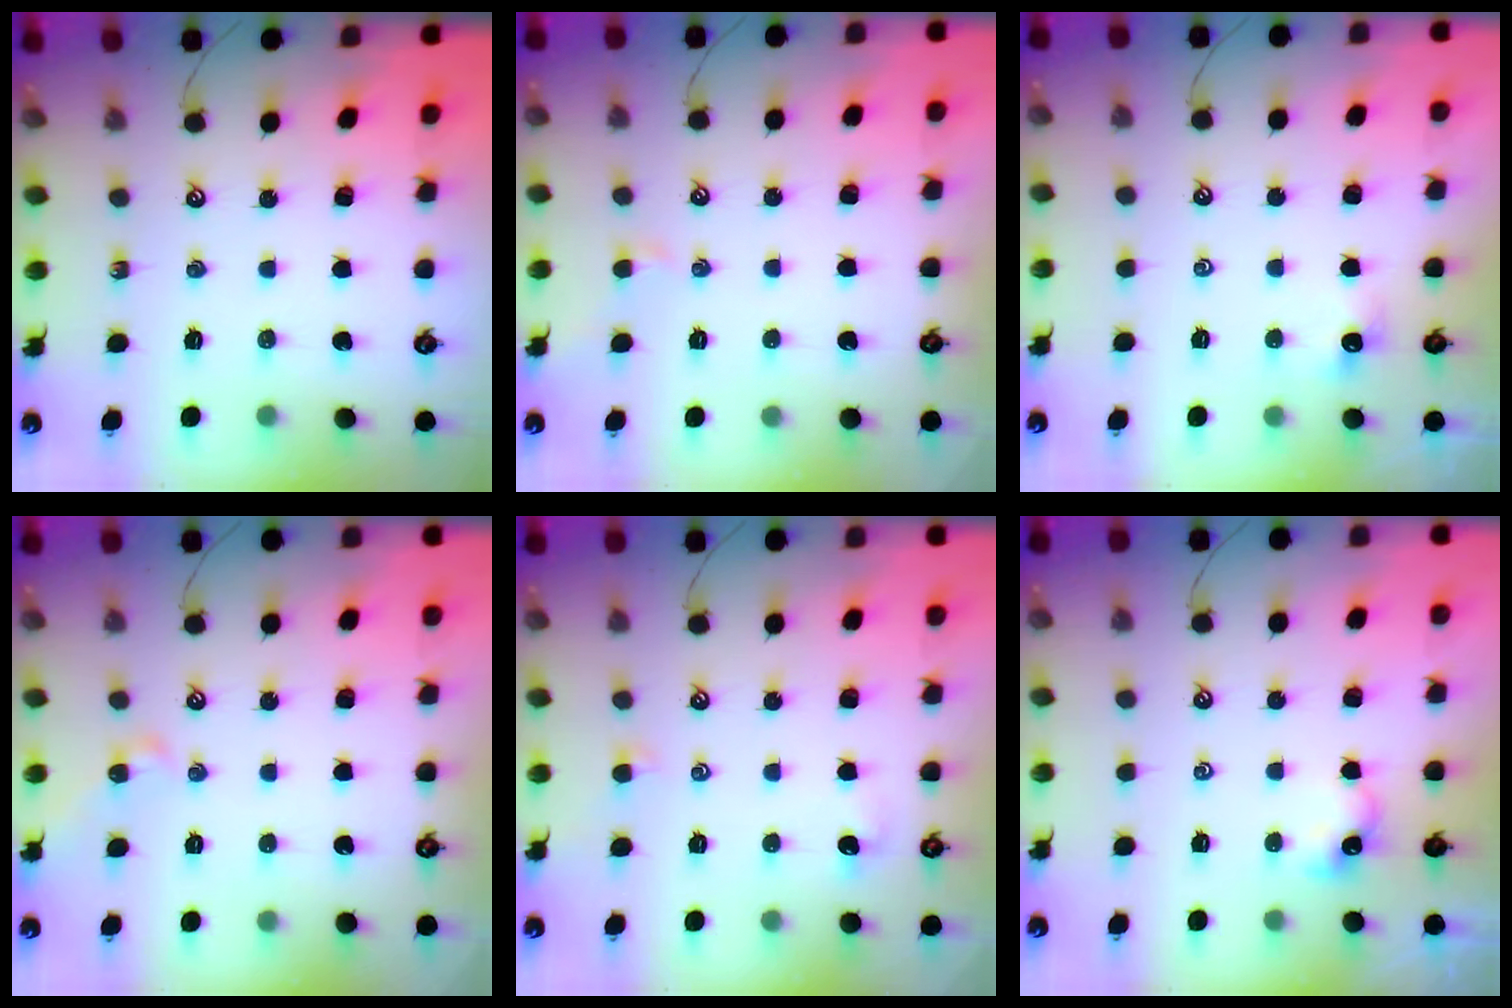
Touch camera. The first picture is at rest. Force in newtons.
{"total": 1.4, "press": 1.3, "slide": 0.4}
{"total": 3.3, "press": 3.3, "slide": 0.1}
{"total": 1.9, "press": 1.8, "slide": 0.5}
{"total": 0.5, "press": 0.1, "slide": 0.5}
{"total": 2.1, "press": 2.1, "slide": 0.2}